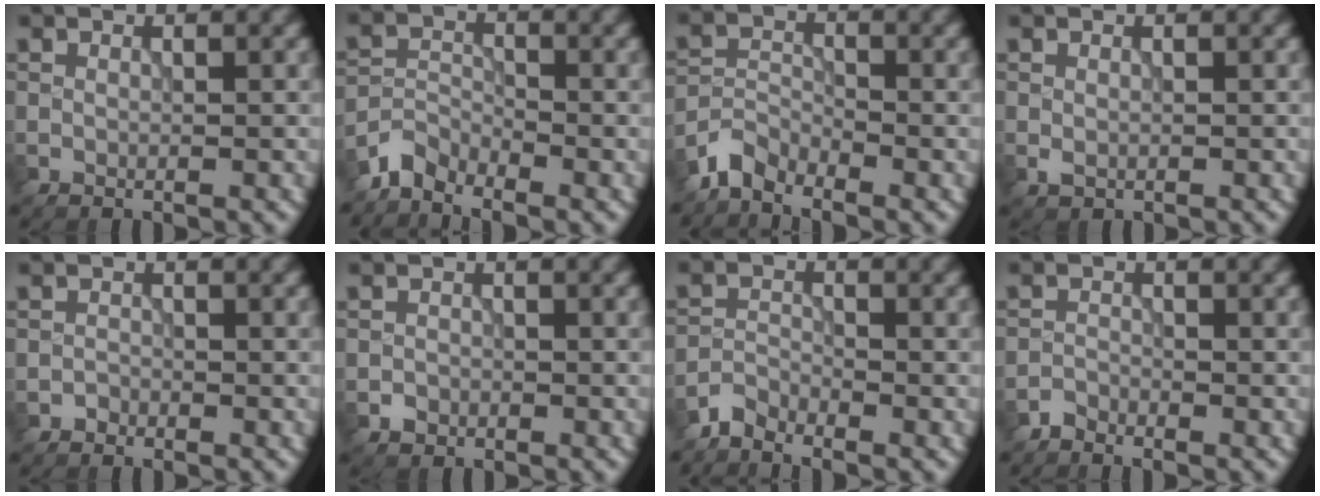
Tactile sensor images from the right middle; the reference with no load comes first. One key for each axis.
{"total": 2.7, "fx": -2.5, "fy": 0.9, "fz": 0.4, "tx": -0.006, "ty": 0.004, "tz": -0.061}
{"total": 2.8, "fx": -2.6, "fy": 0.9, "fz": 0.6, "tx": -0.011, "ty": 0.003, "tz": -0.063}
{"total": 0.8, "fx": -0.2, "fy": 0.6, "fz": 0.4, "tx": -0.009, "ty": -0.003, "tz": -0.004}
{"total": 0.7, "fx": -0.6, "fy": 0.4, "fz": -0.1, "tx": 0.006, "ty": 0.000, "tz": -0.009}
{"total": 0.9, "fx": -0.5, "fy": 0.7, "fz": 0.1, "tx": 0.006, "ty": -0.001, "tz": -0.009}
{"total": 1.9, "fx": -1.8, "fy": 0.5, "fz": 0.2, "tx": -0.005, "ty": 0.002, "tz": -0.045}
{"total": 1.3, "fx": -1.2, "fy": 0.3, "fz": 0.0, "tx": 0.002, "ty": 0.002, "tz": -0.028}